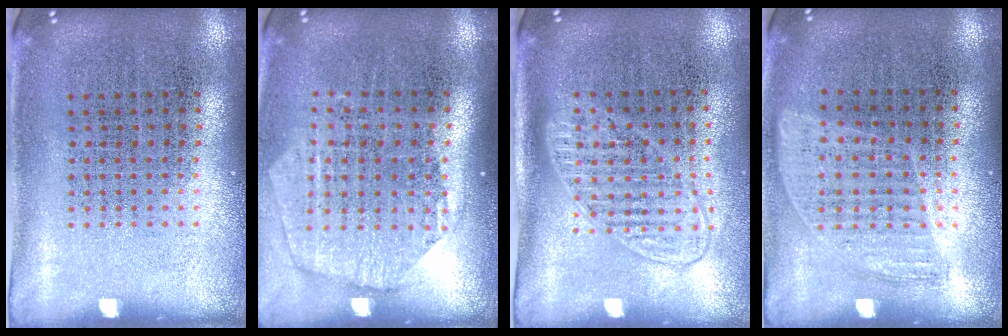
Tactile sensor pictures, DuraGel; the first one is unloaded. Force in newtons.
{"total": 1.8, "press": 1.6, "slide": 0.8}
{"total": 1.4, "press": 1.2, "slide": 0.7}
{"total": 0.9, "press": 0.8, "slide": 0.4}